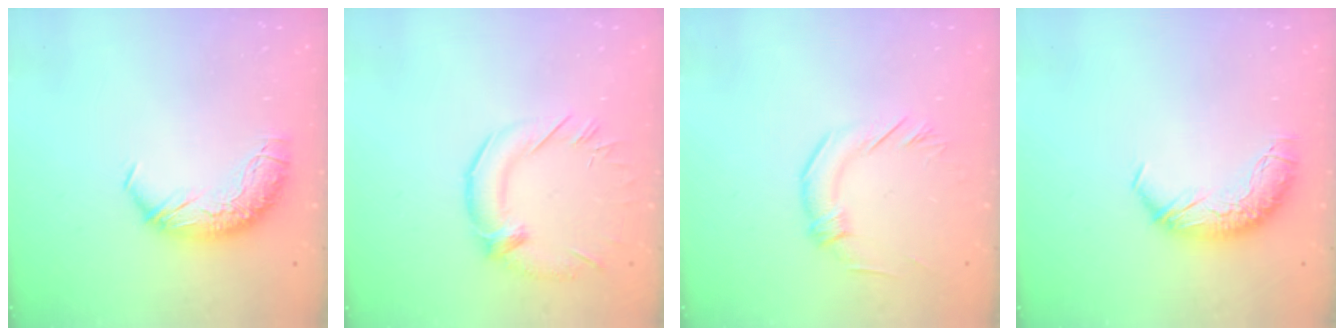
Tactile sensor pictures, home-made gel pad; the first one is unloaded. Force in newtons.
{"total": 2.4, "press": 1.4, "slide": 1.9}
{"total": 2.3, "press": 1.9, "slide": 1.4}
{"total": 0.0}